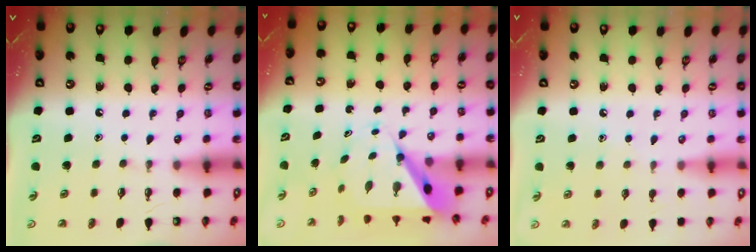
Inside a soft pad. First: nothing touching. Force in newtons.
{"total": 8.4, "press": 8.3, "slide": 0.9}
{"total": 5.6, "press": 5.6, "slide": 0.6}